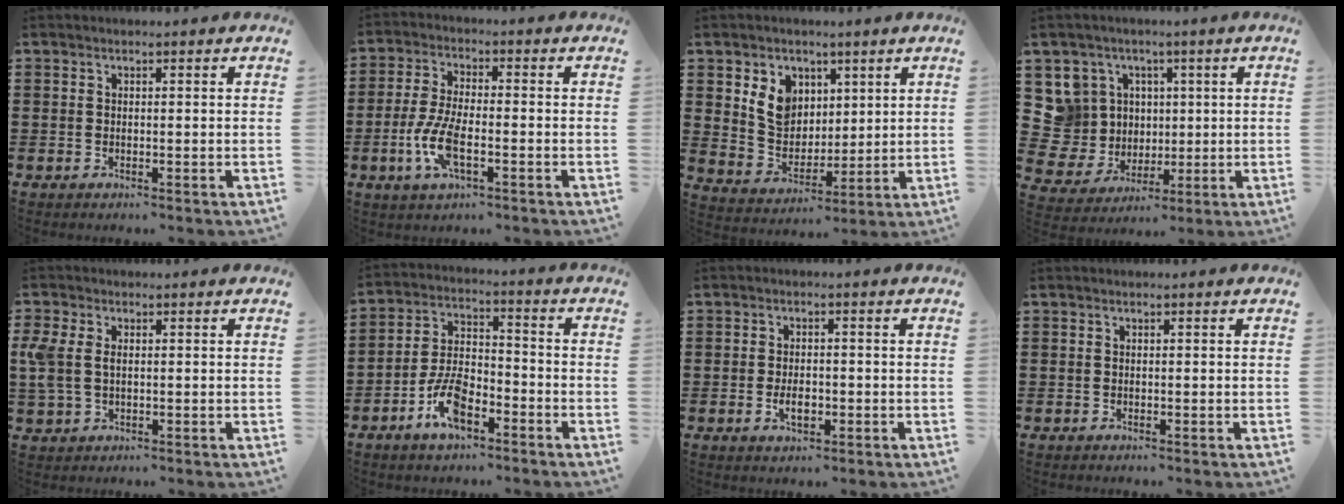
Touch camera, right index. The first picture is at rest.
{"total": 7.3, "force": [-2.4, 2.6, 6.4], "torque": [-0.153, -0.013, -0.050]}
{"total": 7.2, "force": [3.2, 6.0, 2.4], "torque": [-0.068, 0.010, 0.059]}
{"total": 9.9, "force": [2.5, 9.3, 2.2], "torque": [-0.114, -0.008, 0.055]}
{"total": 3.8, "force": [0.4, 2.5, 2.9], "torque": [-0.084, 0.000, 0.000]}
{"total": 8.0, "force": [-4.4, 3.7, 5.7], "torque": [-0.124, 0.009, -0.084]}
{"total": 3.2, "force": [-0.9, 1.5, 2.6], "torque": [-0.040, -0.001, -0.017]}
{"total": 0.0}